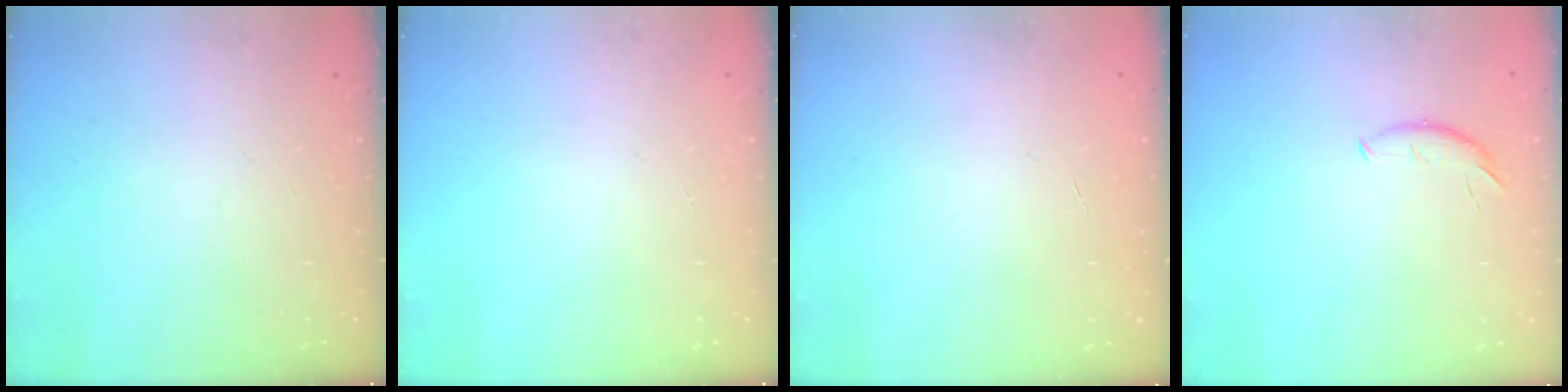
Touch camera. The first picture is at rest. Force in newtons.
{"total": 0.0}
{"total": 0.0}
{"total": 6.0, "press": 6.0, "slide": 0.4}